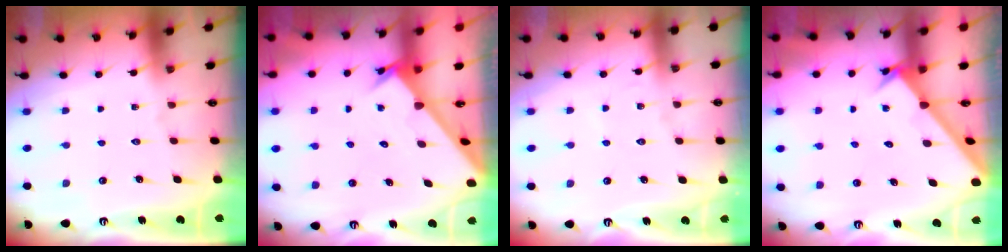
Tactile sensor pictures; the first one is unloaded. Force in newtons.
{"total": 2.5, "press": 2.5, "slide": 0.2}
{"total": 3.4, "press": 3.4, "slide": 0.4}
{"total": 2.2, "press": 2.2, "slide": 0.2}